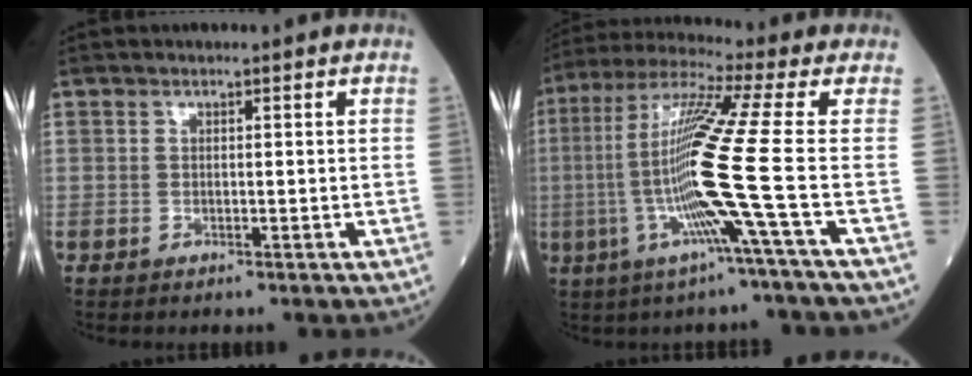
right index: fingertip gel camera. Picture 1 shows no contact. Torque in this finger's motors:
{"motor_torque": [0.73, -0.14, 1.06, 0.21]}